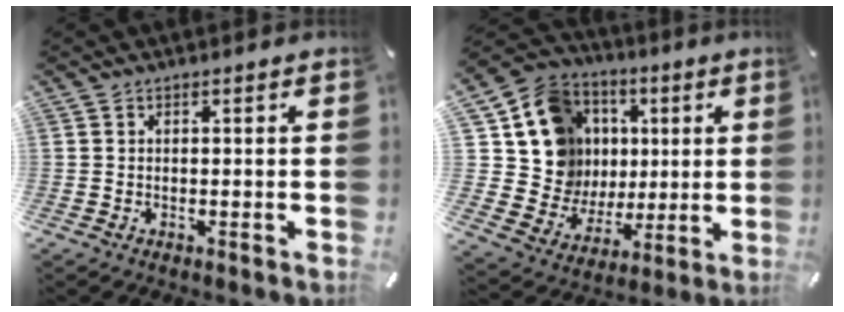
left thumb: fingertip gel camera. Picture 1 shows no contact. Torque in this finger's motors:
{"motor_torque": [2.50, 2.50, 0.35, -0.14, 0.12]}